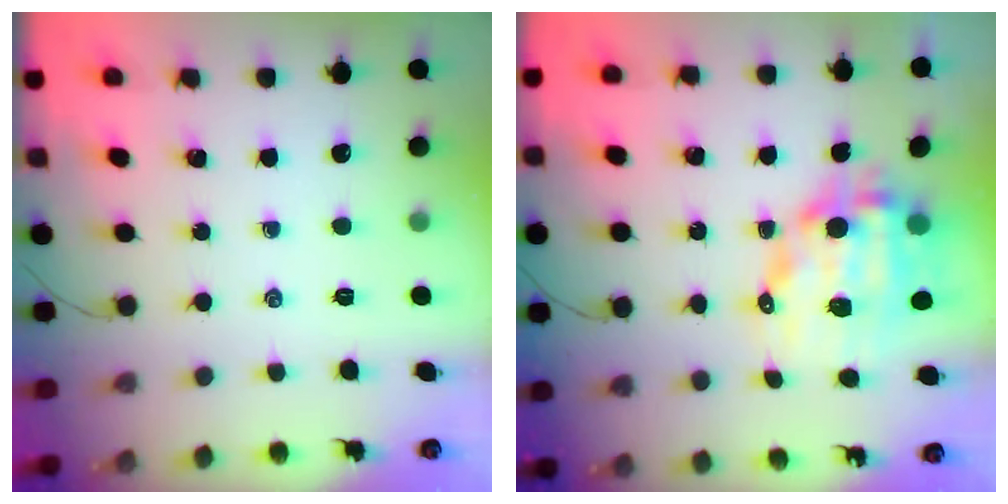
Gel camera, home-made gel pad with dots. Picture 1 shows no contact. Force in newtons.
{"total": 13.2, "press": 12.9, "slide": 2.9}